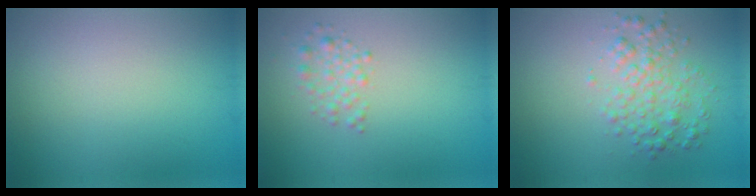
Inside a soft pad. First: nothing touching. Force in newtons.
{"total": 1.7, "press": 1.7, "slide": 0.1}
{"total": 3.2, "press": 3.2, "slide": 0.1}